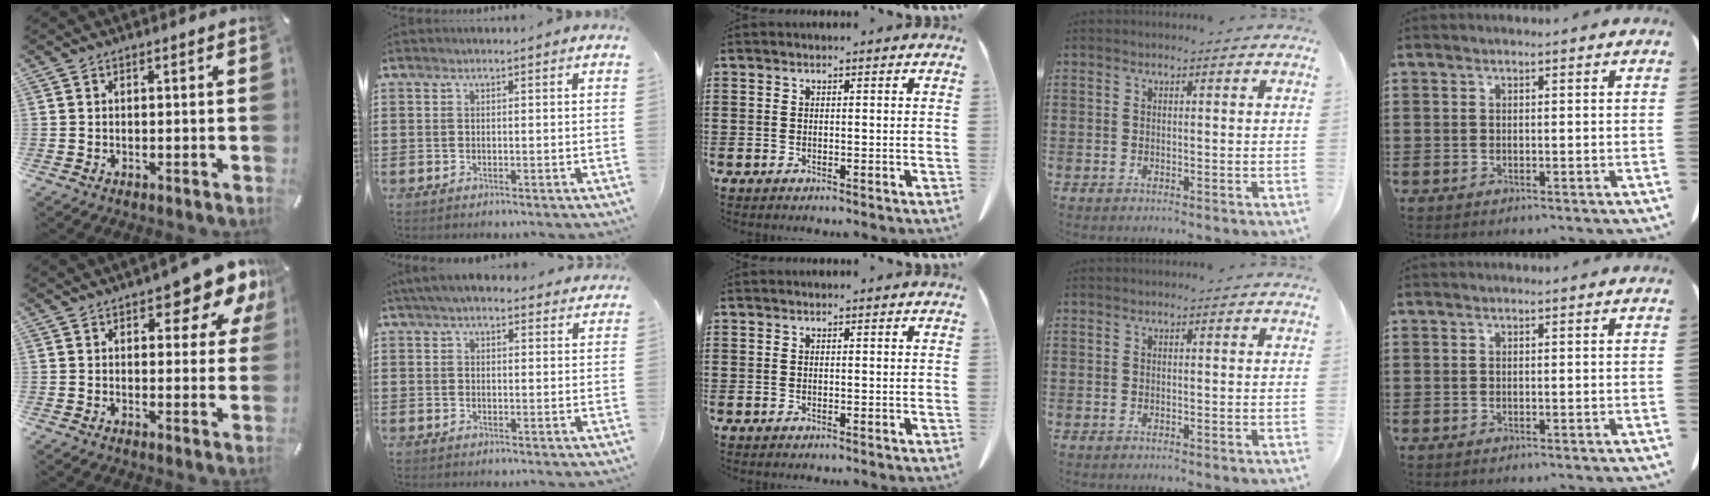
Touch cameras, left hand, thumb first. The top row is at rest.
{"thumb": {"total": 9.5, "force": [6.0, 3.9, 6.2], "torque": [-0.068, -0.038, 0.096]}, "index": {"total": 4.1, "force": [3.6, 1.1, 1.6], "torque": [-0.041, -0.001, 0.068]}}